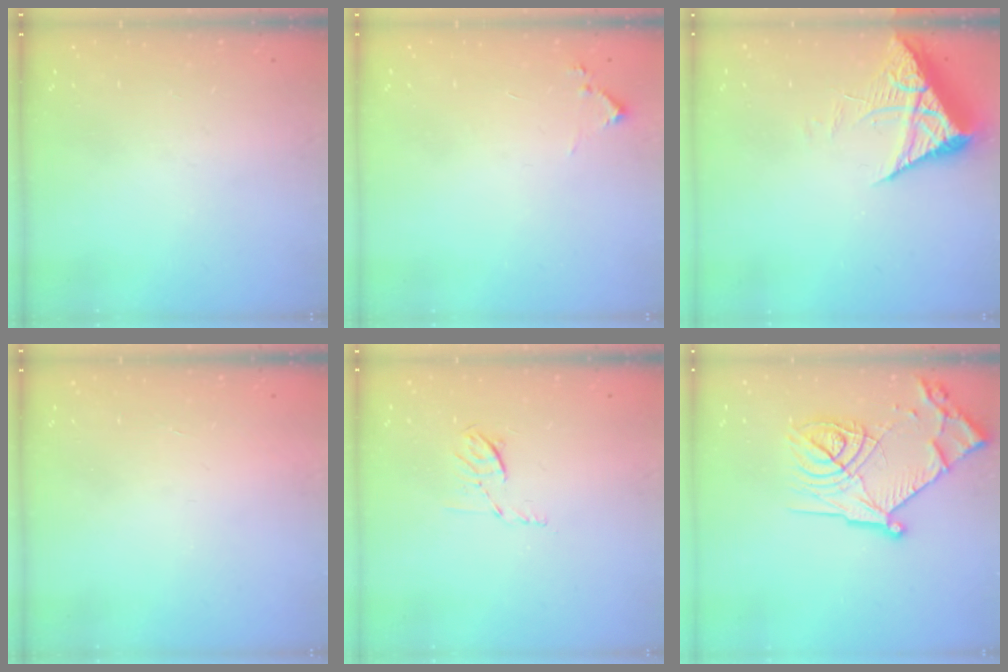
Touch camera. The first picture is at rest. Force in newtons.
{"total": 5.7, "press": 5.7, "slide": 0.6}
{"total": 7.2, "press": 7.2, "slide": 0.8}
{"total": 1.6, "press": 1.5, "slide": 0.1}
{"total": 5.7, "press": 5.6, "slide": 1.2}
{"total": 20.3, "press": 20.2, "slide": 1.9}